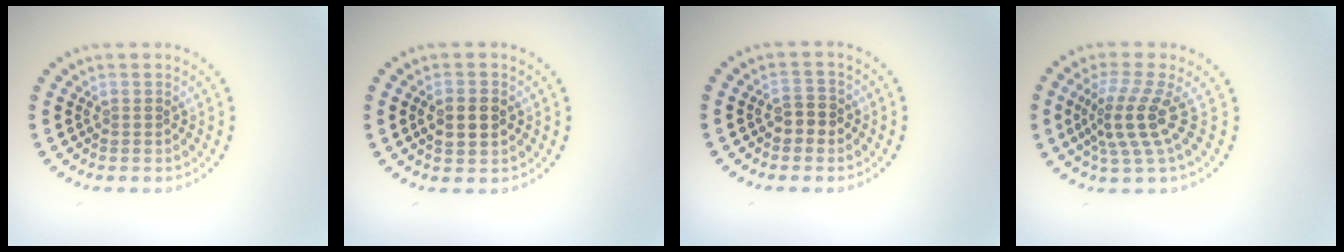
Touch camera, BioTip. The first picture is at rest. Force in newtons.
{"total": 2.7, "press": 2.7, "slide": 0.3}
{"total": 1.8, "press": 1.8, "slide": 0.5}
{"total": 3.8, "press": 2.7, "slide": 2.7}